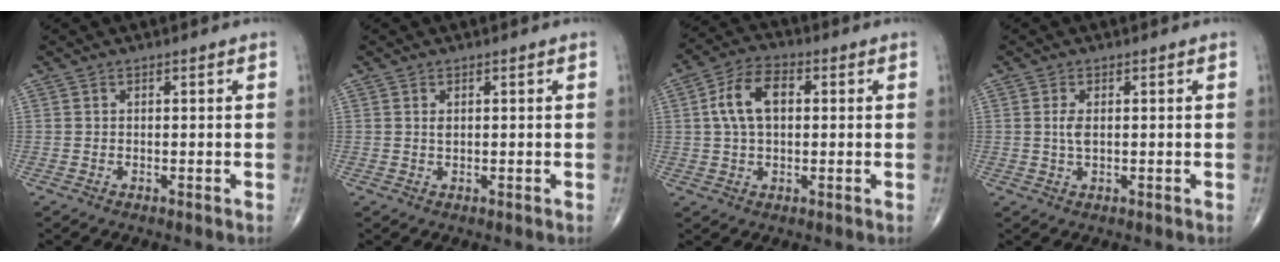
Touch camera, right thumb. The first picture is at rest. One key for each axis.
{"total": 0.9, "fx": 0.3, "fy": 0.5, "fz": 0.7, "tx": -0.011, "ty": -0.001, "tz": 0.007}
{"total": 9.0, "fx": 1.4, "fy": 5.4, "fz": 7.1, "tx": -0.131, "ty": 0.019, "tz": 0.024}
{"total": 2.4, "fx": 0.3, "fy": 1.1, "fz": 2.1, "tx": -0.045, "ty": 0.000, "tz": 0.008}